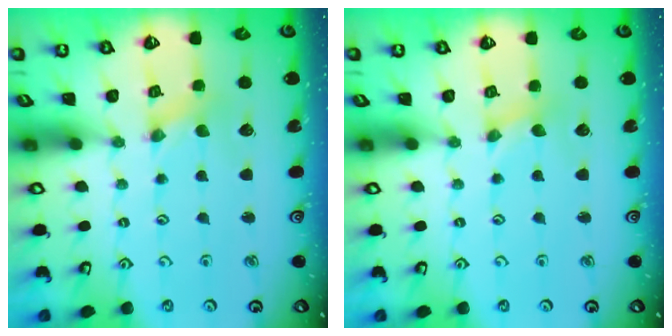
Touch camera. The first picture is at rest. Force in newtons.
{"total": 0.8, "press": 0.8, "slide": 0.2}